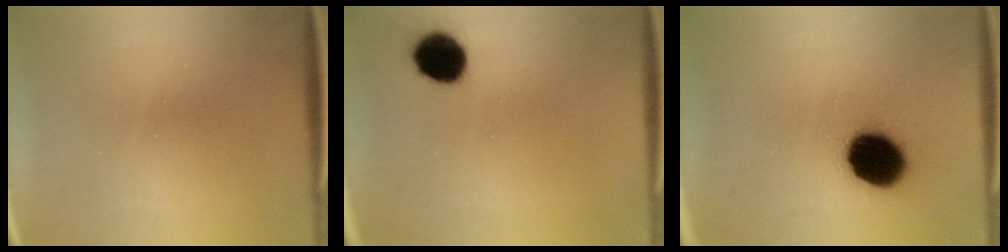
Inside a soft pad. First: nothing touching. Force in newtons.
{"total": 8.9}
{"total": 13.1}